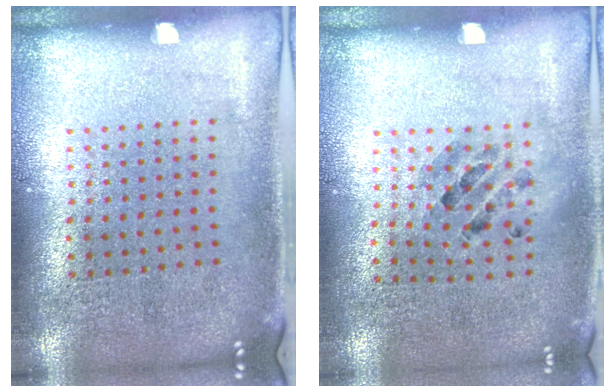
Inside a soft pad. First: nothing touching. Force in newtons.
{"total": 0.8, "press": 0.8, "slide": 0.1}